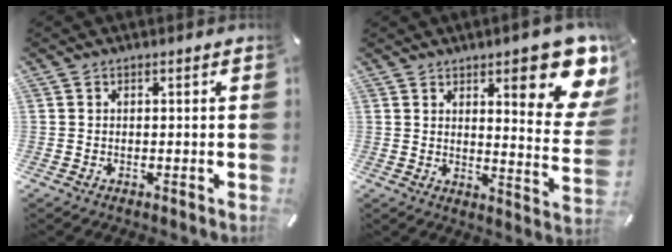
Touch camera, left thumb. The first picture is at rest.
{"total": 16.9, "force": [9.4, 4.8, 13.3], "torque": [-0.167, -0.067, 0.145]}